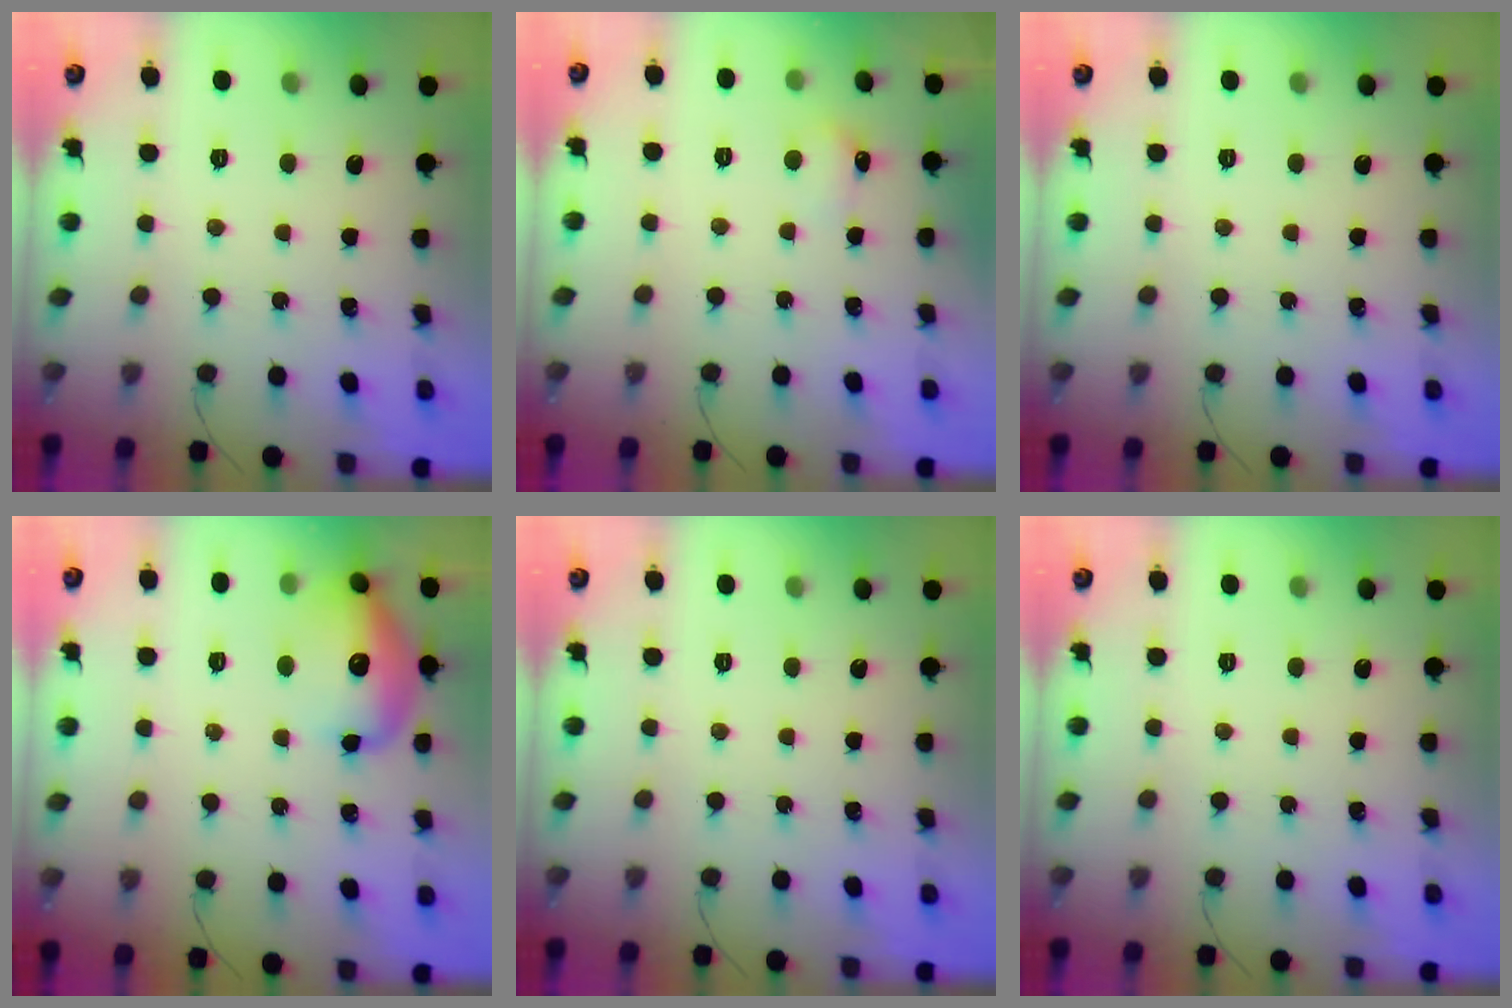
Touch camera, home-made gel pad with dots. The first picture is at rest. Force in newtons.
{"total": 6.0, "press": 5.9, "slide": 1.3}
{"total": 0.0}
{"total": 14.9, "press": 14.8, "slide": 1.4}
{"total": 0.0}
{"total": 0.0}